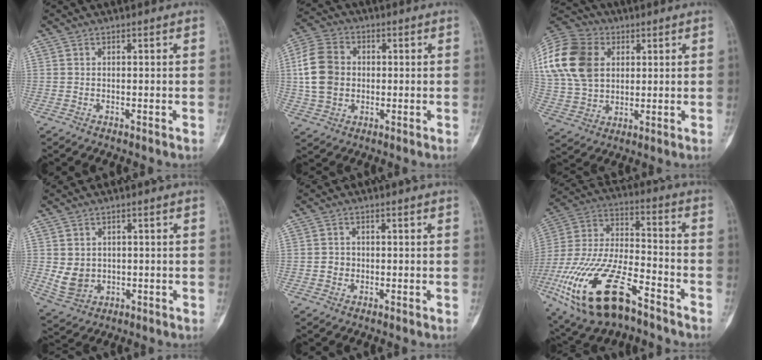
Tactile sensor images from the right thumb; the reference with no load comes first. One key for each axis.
{"total": 11.3, "fx": 0.5, "fy": 8.9, "fz": 6.9, "tx": -0.122, "ty": 0.015, "tz": 0.005}
{"total": 21.6, "fx": 5.6, "fy": 16.2, "fz": 13.2, "tx": -0.278, "ty": 0.022, "tz": 0.104}
{"total": 5.6, "fx": 0.1, "fy": 4.8, "fz": 2.8, "tx": -0.033, "ty": -0.002, "tz": 0.019}
{"total": 1.7, "fx": -0.3, "fy": 1.6, "fz": 0.5, "tx": 0.000, "ty": 0.007, "tz": -0.007}
{"total": 25.6, "fx": -13.8, "fy": 10.9, "fz": 18.5, "tx": -0.428, "ty": 0.034, "tz": -0.252}